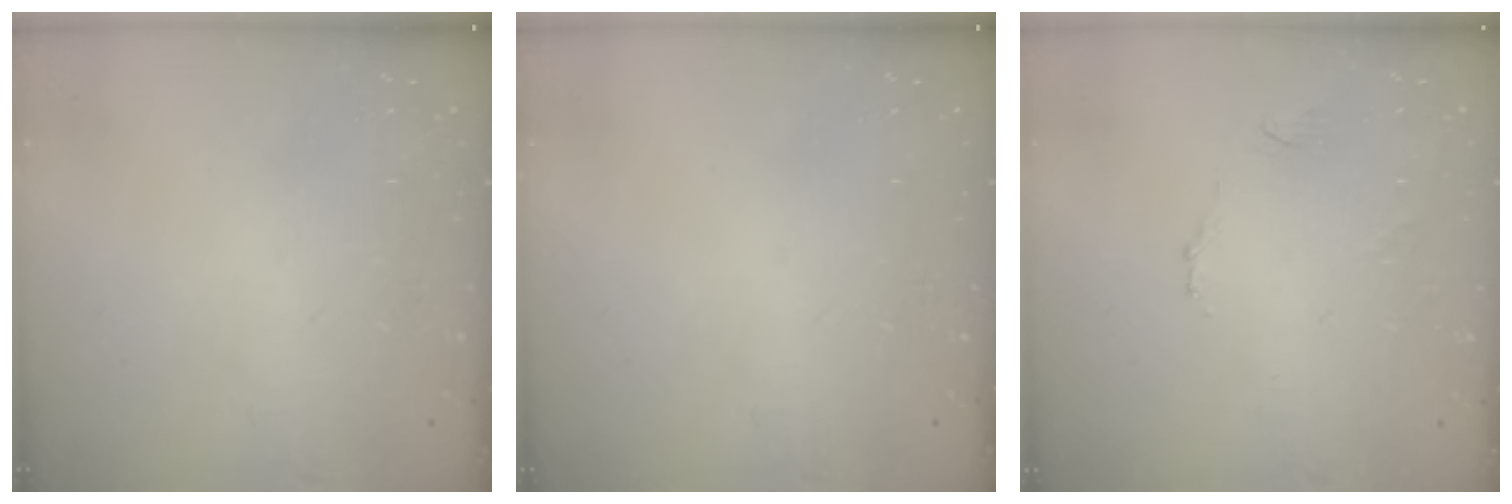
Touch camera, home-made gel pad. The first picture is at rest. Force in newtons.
{"total": 0.0}
{"total": 2.7, "press": 2.6, "slide": 0.6}